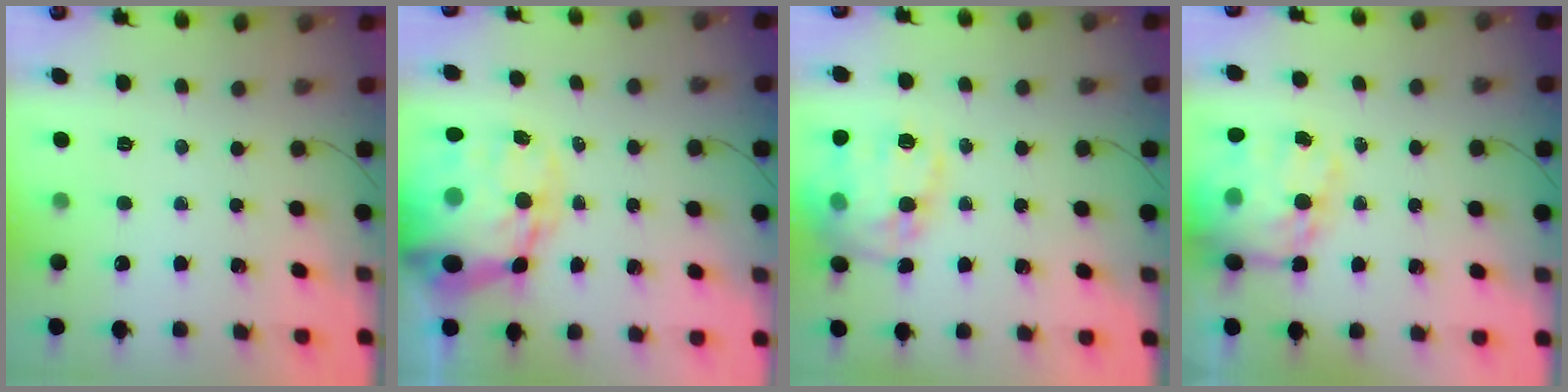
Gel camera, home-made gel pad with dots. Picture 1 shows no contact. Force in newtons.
{"total": 22.2, "press": 21.4, "slide": 5.9}
{"total": 19.1, "press": 19.0, "slide": 1.9}
{"total": 20.5, "press": 20.0, "slide": 4.6}